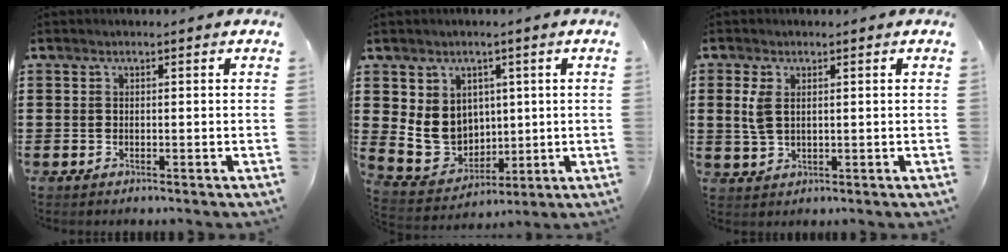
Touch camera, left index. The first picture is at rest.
{"total": 8.3, "force": [0.8, 7.5, 3.5], "torque": [-0.093, 0.000, 0.019]}
{"total": 3.1, "force": [0.9, 1.8, 2.4], "torque": [-0.070, 0.002, 0.011]}